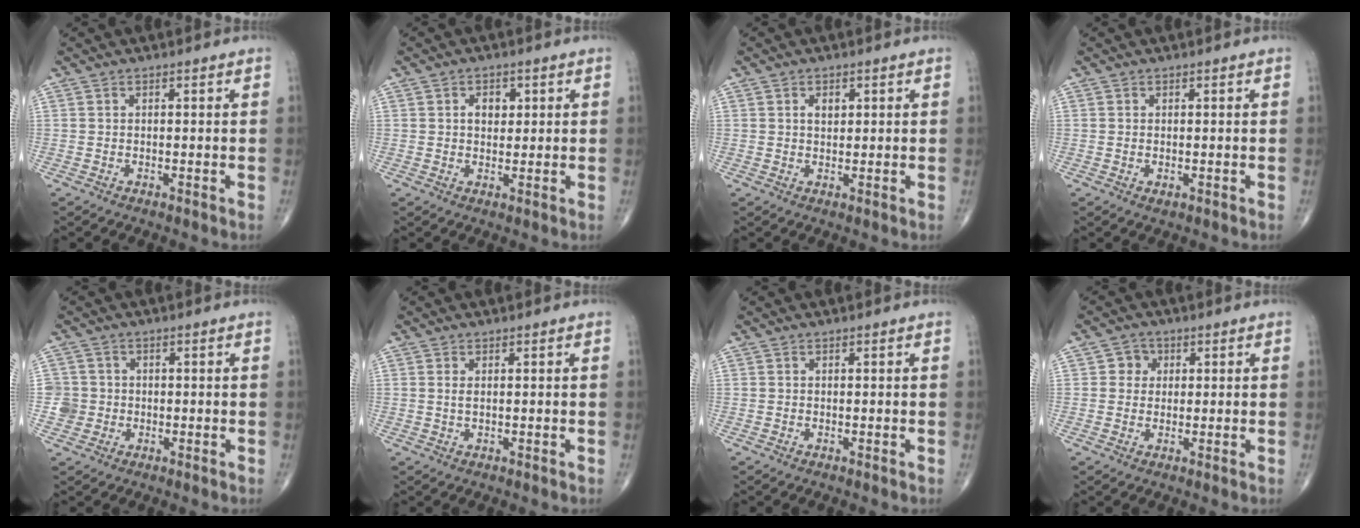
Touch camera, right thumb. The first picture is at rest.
{"total": 3.4, "force": [1.0, 2.5, 2.2], "torque": [-0.017, -0.002, 0.013]}
{"total": 2.2, "force": [0.8, 1.5, 1.5], "torque": [-0.016, -0.003, 0.012]}
{"total": 0.8, "force": [-0.1, 0.5, 0.6], "torque": [-0.011, -0.003, 0.000]}
{"total": 3.3, "force": [-0.5, 3.3, -0.1], "torque": [0.026, 0.010, -0.014]}
{"total": 1.0, "force": [0.3, 0.3, 0.9], "torque": [-0.023, -0.001, 0.007]}
{"total": 0.0}
{"total": 3.2, "force": [0.7, 2.9, 0.9], "torque": [0.008, 0.003, 0.004]}